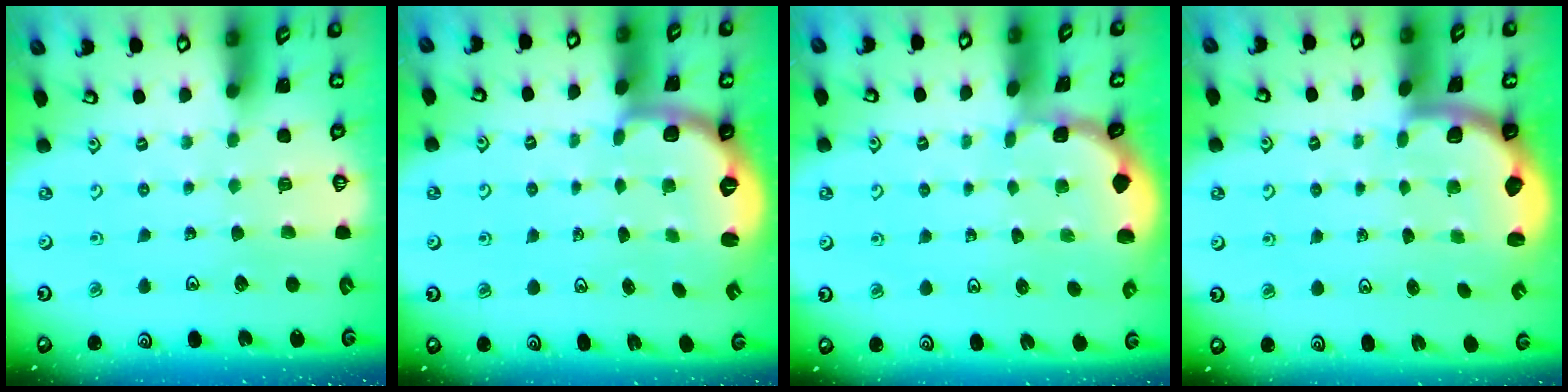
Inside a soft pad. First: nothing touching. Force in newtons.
{"total": 2.7, "press": 1.6, "slide": 2.1}
{"total": 0.9, "press": 0.8, "slide": 0.2}
{"total": 2.0, "press": 2.0, "slide": 0.5}